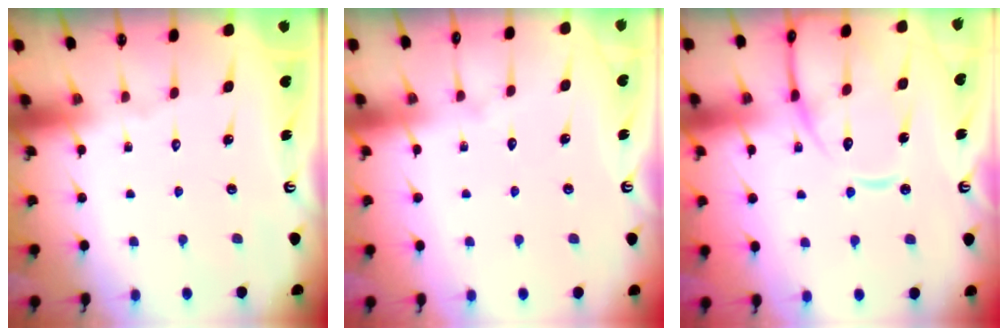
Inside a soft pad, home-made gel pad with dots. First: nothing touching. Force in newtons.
{"total": 3.2, "press": 3.2, "slide": 0.4}
{"total": 14.5, "press": 14.4, "slide": 1.5}